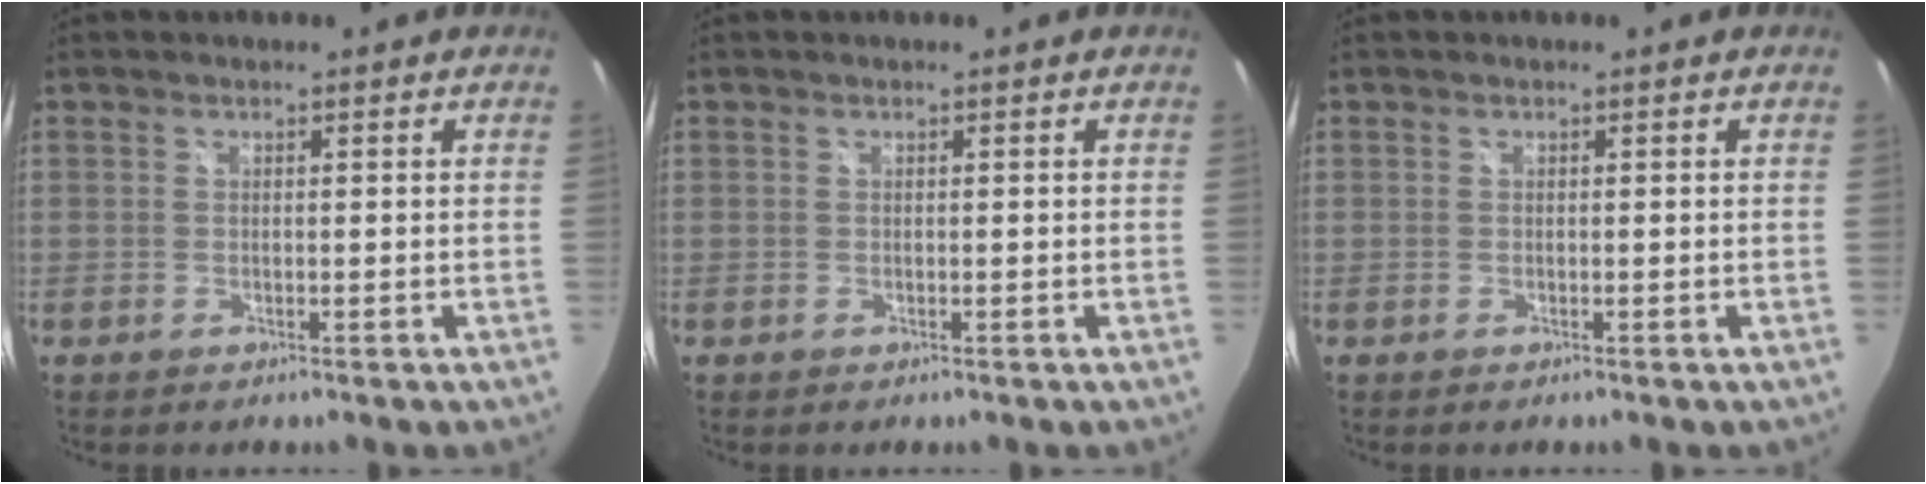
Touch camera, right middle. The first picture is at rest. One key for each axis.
{"total": 0.0}
{"total": 0.0}